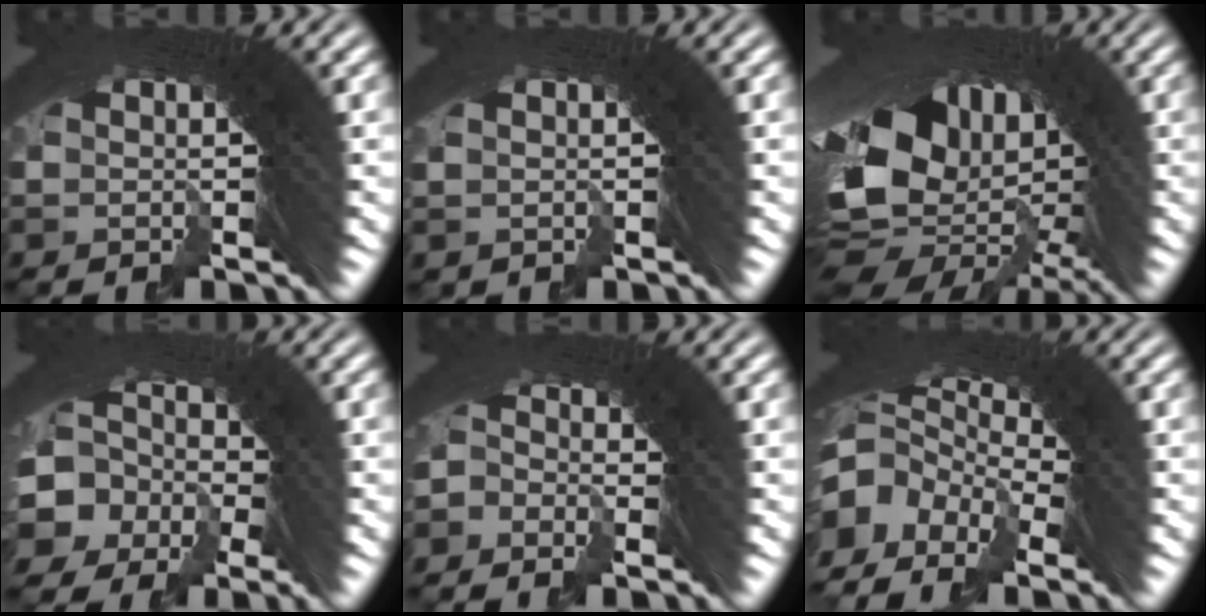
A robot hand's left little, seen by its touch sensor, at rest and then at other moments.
{"total": 0.0}
{"total": 14.4, "force": [-3.1, 10.2, 9.7], "torque": [-0.186, -0.051, -0.030]}
{"total": 7.2, "force": [-1.5, 6.0, 3.7], "torque": [-0.104, -0.038, -0.014]}
{"total": 2.6, "force": [-1.1, 2.0, 1.1], "torque": [-0.005, 0.010, -0.033]}
{"total": 6.9, "force": [-0.3, 5.5, 4.1], "torque": [-0.103, -0.011, -0.008]}